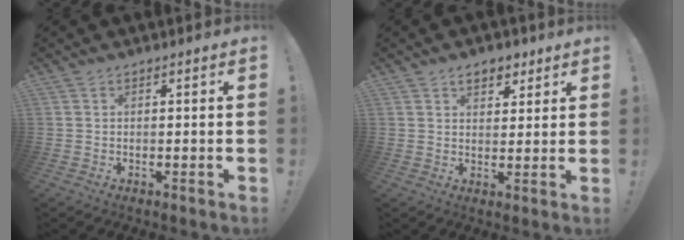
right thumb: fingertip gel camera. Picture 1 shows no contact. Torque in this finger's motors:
{"motor_torque": [0.28, 0.41, 0.05, -0.06, 0.00]}